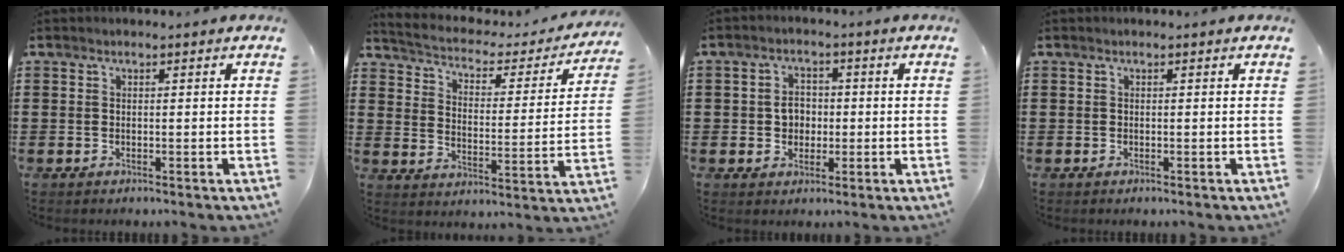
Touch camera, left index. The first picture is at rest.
{"total": 2.7, "force": [2.2, 1.0, 1.2], "torque": [-0.039, -0.020, 0.028]}
{"total": 3.6, "force": [-0.1, 3.0, 2.1], "torque": [-0.040, 0.005, -0.008]}
{"total": 0.0}